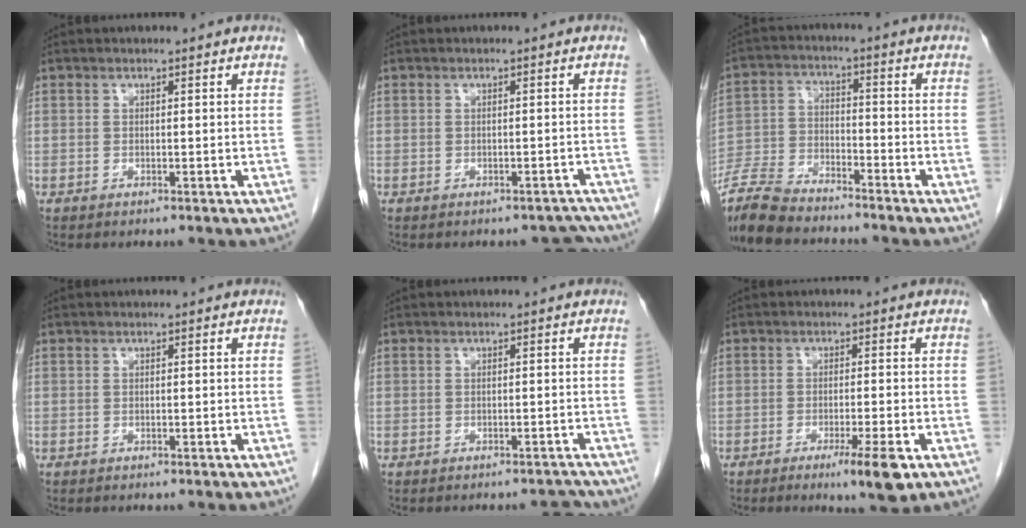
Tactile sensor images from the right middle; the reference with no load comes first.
{"total": 4.1, "force": [-3.7, 1.6, 0.3], "torque": [0.007, 0.007, -0.035]}
{"total": 12.2, "force": [-11.0, 2.5, 4.8], "torque": [-0.096, -0.024, -0.203]}
{"total": 0.0}
{"total": 2.8, "force": [-2.7, 0.5, 0.1], "torque": [0.008, -0.002, -0.031]}
{"total": 5.7, "force": [-3.1, 0.0, 4.8], "torque": [-0.071, -0.014, -0.044]}